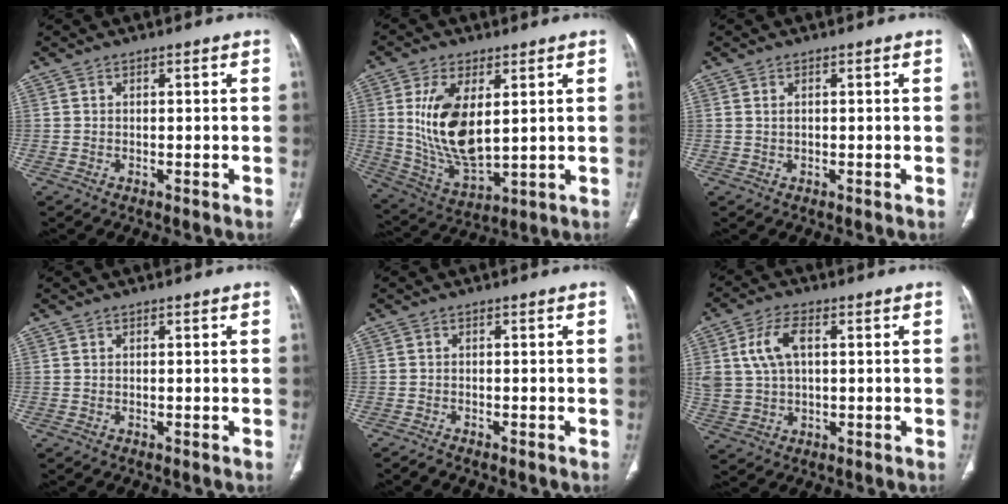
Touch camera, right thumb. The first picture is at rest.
{"total": 14.7, "force": [2.9, 7.3, 12.4], "torque": [-0.231, -0.023, 0.071]}
{"total": 0.7, "force": [0.2, 0.4, 0.5], "torque": [-0.014, 0.002, 0.005]}
{"total": 0.0}
{"total": 4.0, "force": [-3.3, 1.1, 1.9], "torque": [-0.040, 0.005, -0.055]}
{"total": 8.8, "force": [2.1, 5.2, 6.7], "torque": [-0.140, 0.008, 0.047]}